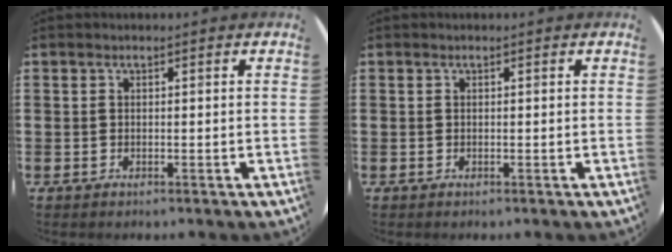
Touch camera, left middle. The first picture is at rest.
{"total": 0.0}